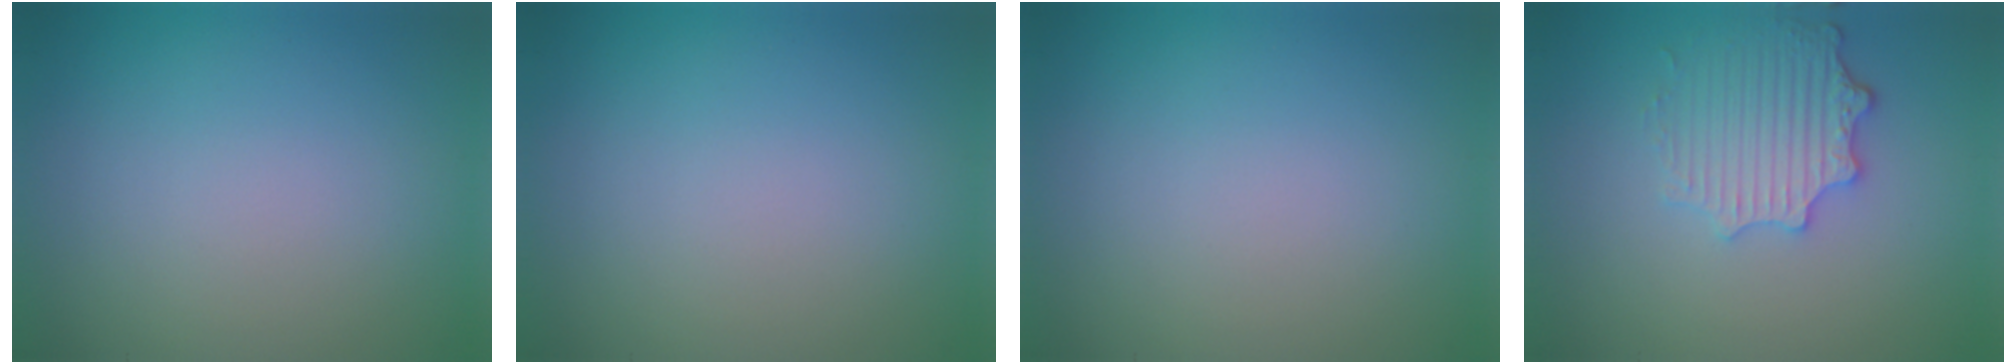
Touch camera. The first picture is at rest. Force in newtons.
{"total": 0.0}
{"total": 0.0}
{"total": 3.8, "press": 3.2, "slide": 2.0}